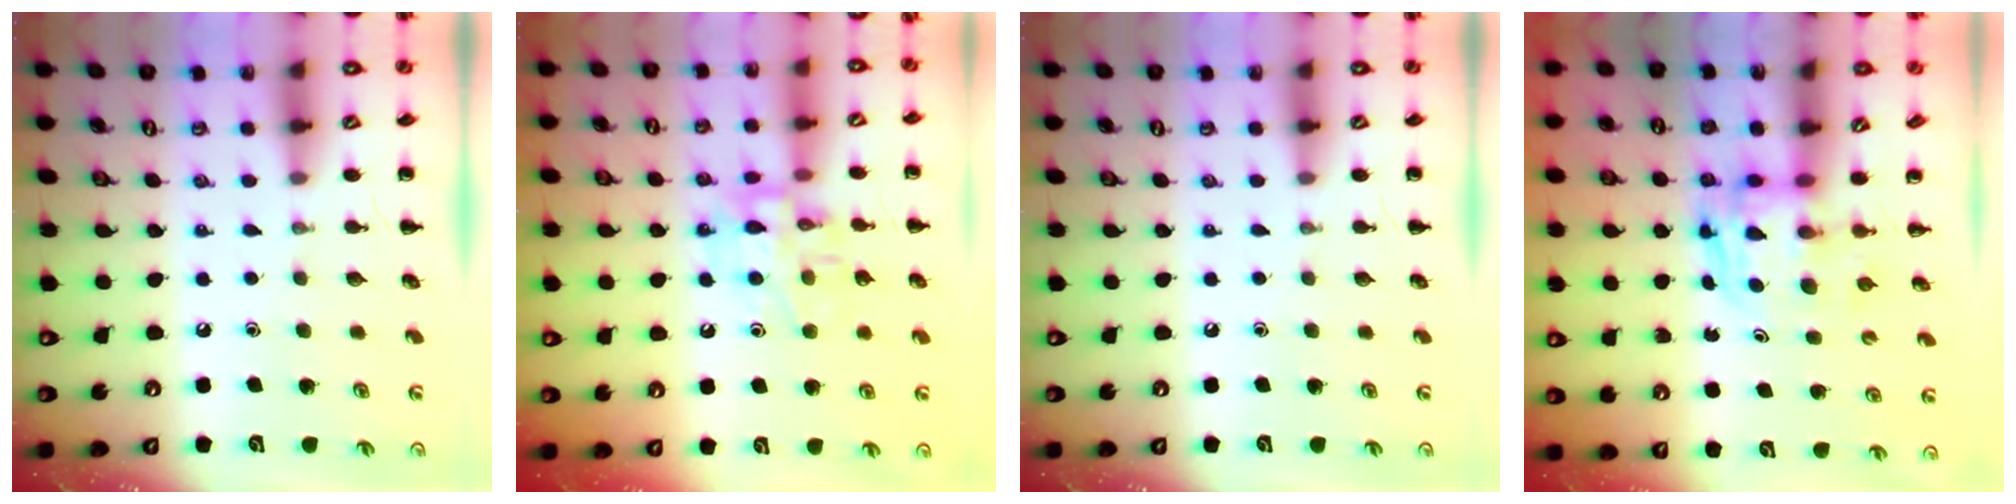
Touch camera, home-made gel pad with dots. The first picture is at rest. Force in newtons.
{"total": 12.8, "press": 12.7, "slide": 1.5}
{"total": 0.0}
{"total": 2.7, "press": 2.7, "slide": 0.2}